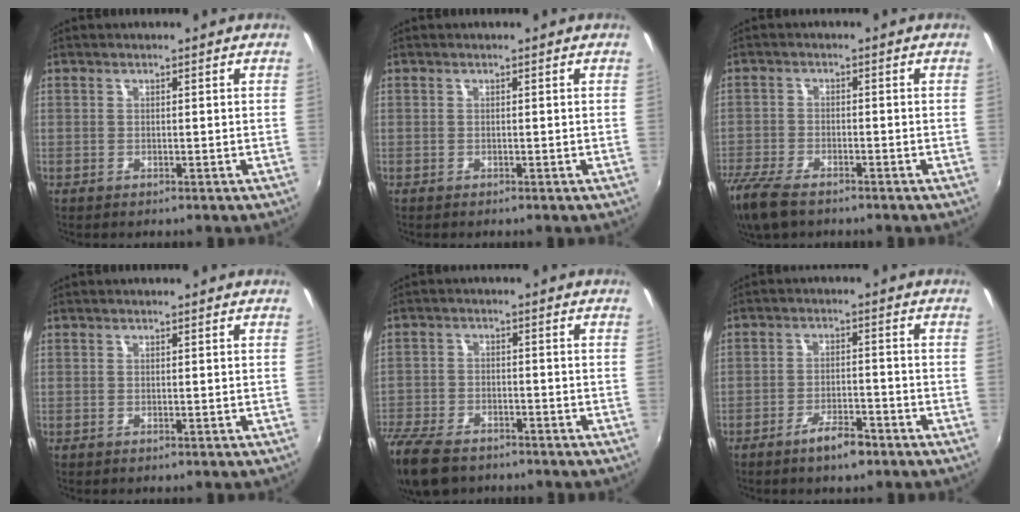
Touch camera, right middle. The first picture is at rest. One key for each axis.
{"total": 0.0}
{"total": 11.0, "fx": -8.1, "fy": 3.9, "fz": 6.2, "tx": -0.161, "ty": -0.043, "tz": -0.156}
{"total": 0.0}
{"total": 13.4, "fx": -9.9, "fy": 6.4, "fz": 6.4, "tx": -0.181, "ty": -0.031, "tz": -0.184}
{"total": 5.6, "fx": -3.9, "fy": 1.6, "fz": 3.7, "tx": -0.077, "ty": -0.001, "tz": -0.062}